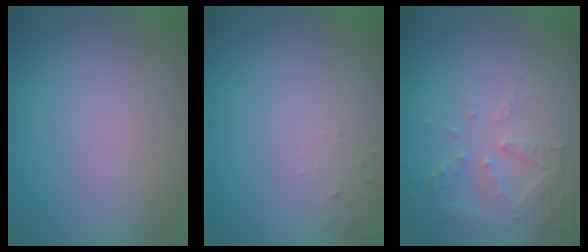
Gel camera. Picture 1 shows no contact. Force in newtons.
{"total": 1.0, "press": 0.9, "slide": 0.1}
{"total": 5.3, "press": 3.7, "slide": 3.8}